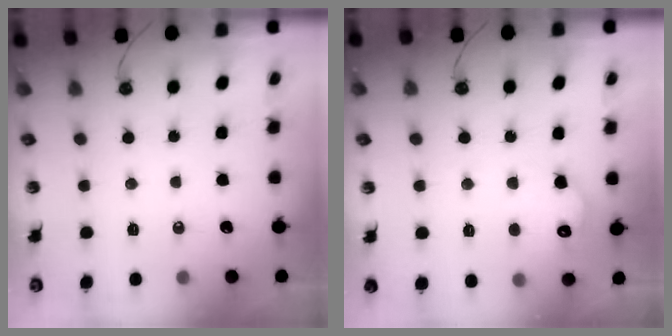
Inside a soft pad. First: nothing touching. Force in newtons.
{"total": 9.8, "press": 9.8, "slide": 0.6}